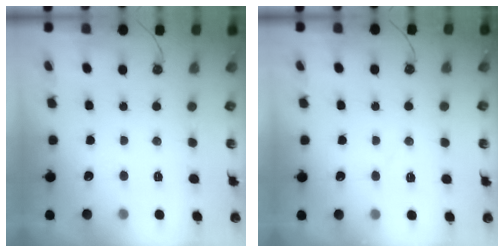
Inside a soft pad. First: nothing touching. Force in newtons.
{"total": 7.1, "press": 7.0, "slide": 0.7}